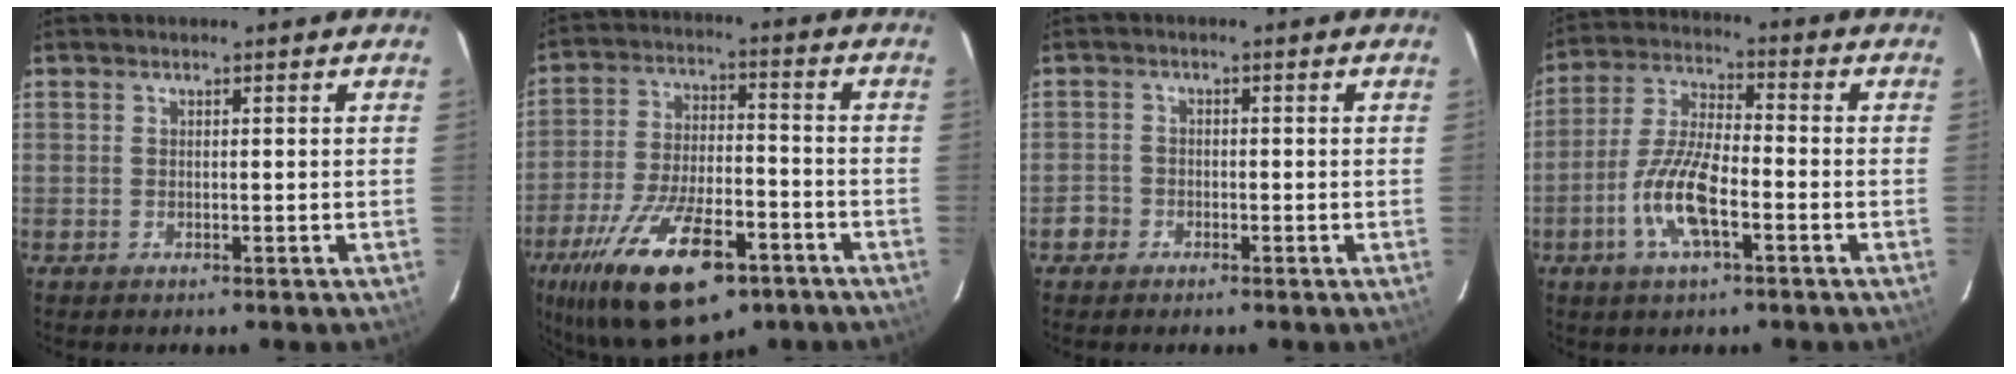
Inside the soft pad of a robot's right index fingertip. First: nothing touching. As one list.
[{"total": 22.8, "force": [-13.3, 9.4, 15.9], "torque": [-0.313, -0.035, -0.212]}, {"total": 2.5, "force": [-1.4, 2.1, 0.1], "torque": [-0.004, 0.010, -0.025]}, {"total": 11.0, "force": [-4.4, 3.4, 9.5], "torque": [-0.202, 0.000, -0.088]}]